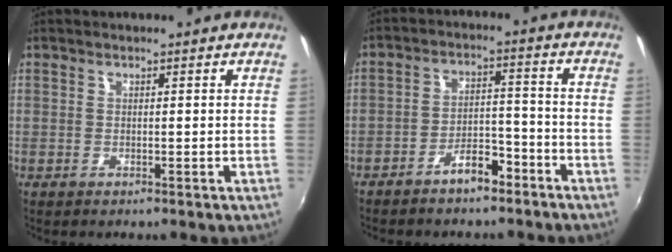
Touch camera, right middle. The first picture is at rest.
{"total": 6.5, "force": [-5.0, 2.6, 3.2], "torque": [-0.065, 0.025, -0.071]}